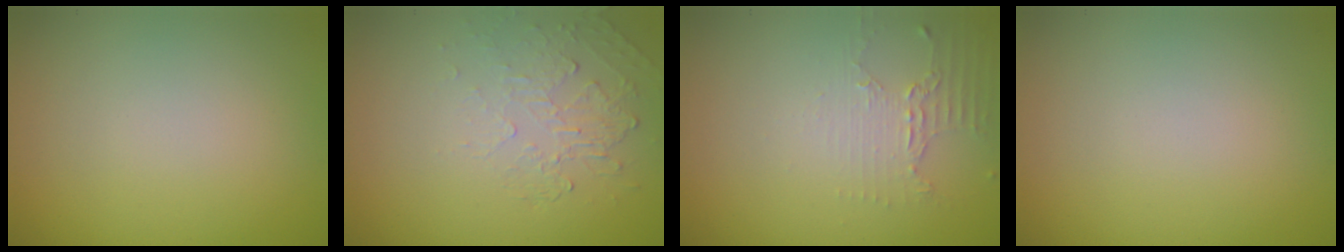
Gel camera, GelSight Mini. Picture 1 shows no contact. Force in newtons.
{"total": 2.1, "press": 0.7, "slide": 2.0}
{"total": 2.2, "press": 1.6, "slide": 1.5}
{"total": 0.0}